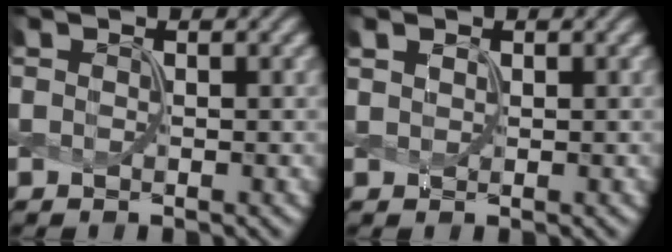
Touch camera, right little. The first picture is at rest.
{"total": 0.6, "force": [0.6, 0.2, 0.1], "torque": [-0.009, 0.002, 0.018]}